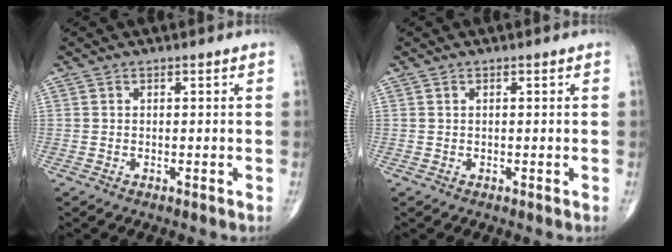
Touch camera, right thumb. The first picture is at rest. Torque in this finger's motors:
{"motor_torque": [0.02, -0.22, 0.26, -0.03, 0.03]}